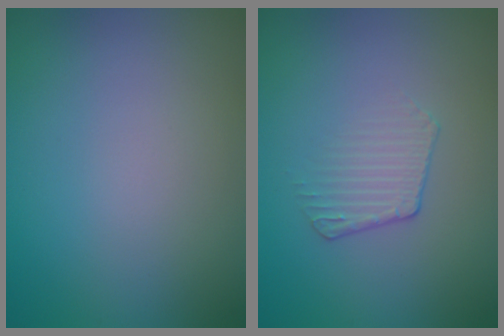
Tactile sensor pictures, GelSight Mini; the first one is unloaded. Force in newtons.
{"total": 1.8, "press": 0.9, "slide": 1.5}